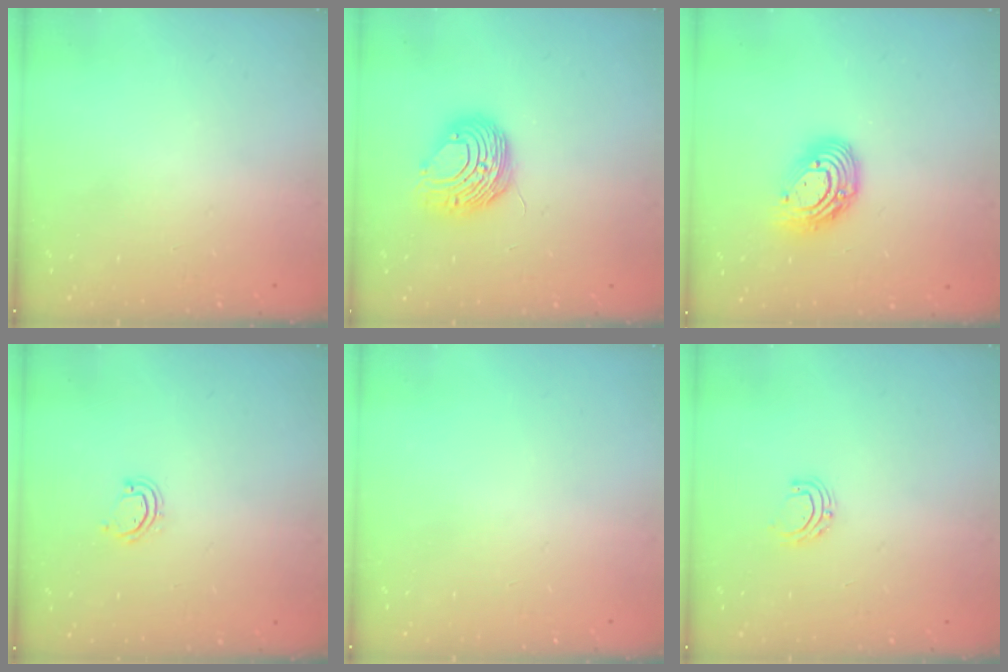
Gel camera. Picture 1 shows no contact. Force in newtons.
{"total": 10.0, "press": 9.9, "slide": 1.2}
{"total": 12.0, "press": 11.9, "slide": 1.0}
{"total": 3.7, "press": 3.7, "slide": 0.3}
{"total": 0.0}
{"total": 5.4, "press": 5.4, "slide": 0.5}